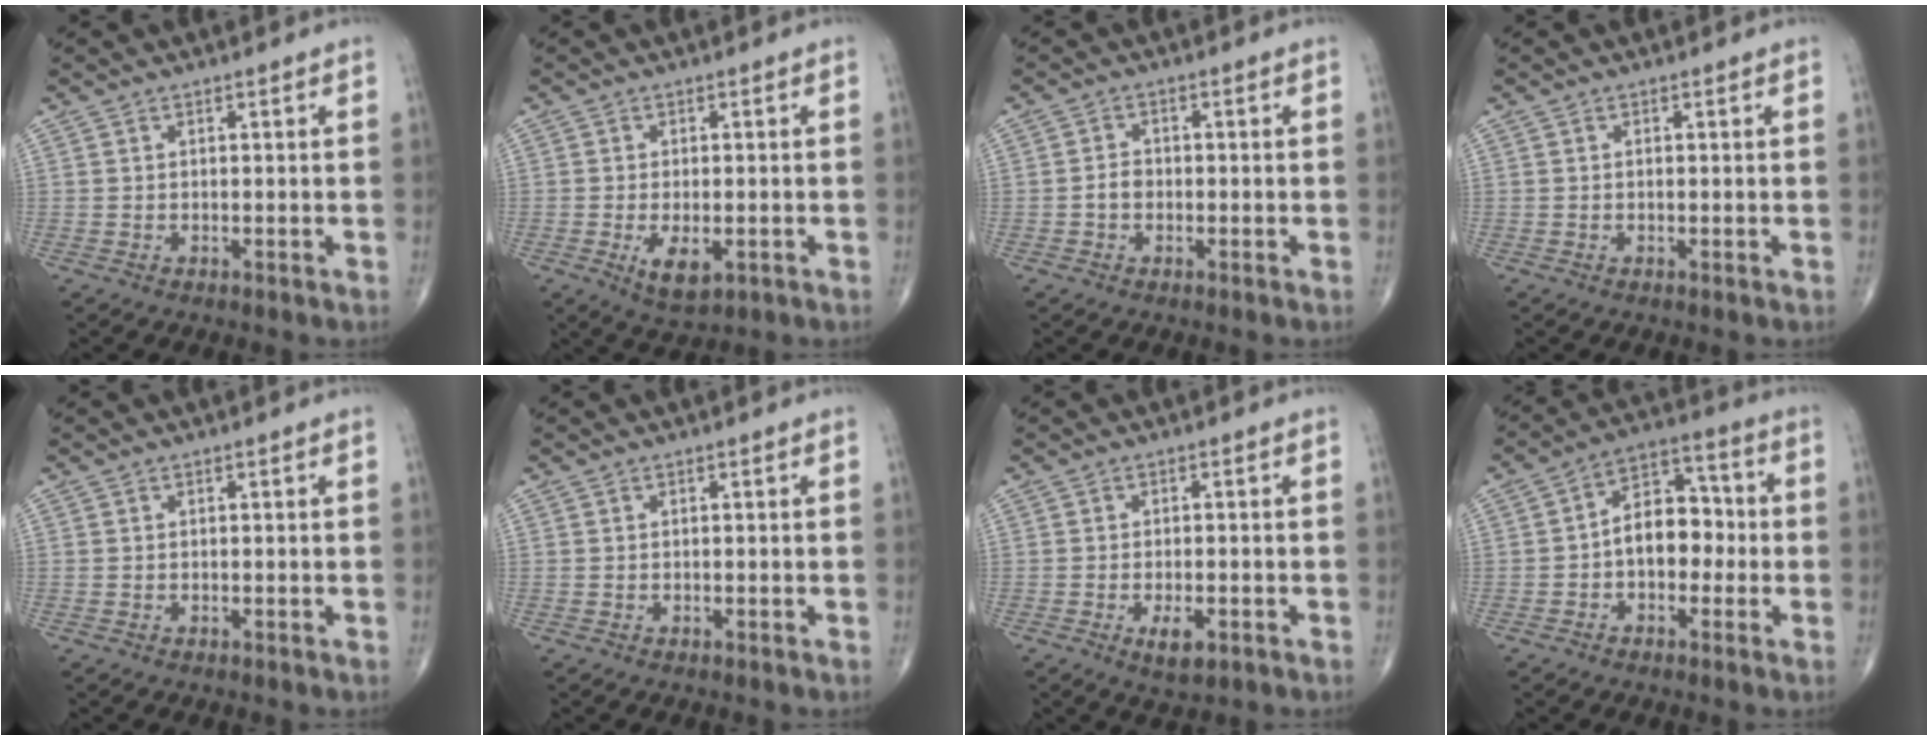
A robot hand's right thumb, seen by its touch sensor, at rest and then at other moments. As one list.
[{"total": 5.6, "force": [-1.7, 2.7, 4.6], "torque": [-0.078, -0.010, -0.021]}, {"total": 2.9, "force": [-0.9, 2.2, 1.7], "torque": [-0.021, 0.012, -0.022]}, {"total": 0.0}, {"total": 0.0}, {"total": 0.0}, {"total": 4.0, "force": [-1.6, 1.7, 3.2], "torque": [-0.052, -0.003, -0.021]}, {"total": 9.9, "force": [-1.2, 6.6, 7.2], "torque": [-0.079, 0.038, -0.034]}]